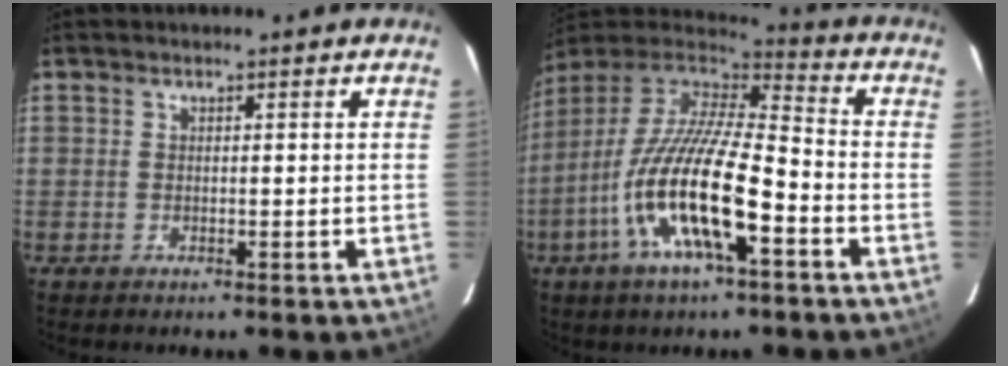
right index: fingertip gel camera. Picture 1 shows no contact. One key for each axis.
{"total": 20.2, "fx": -7.7, "fy": 5.3, "fz": 17.8, "tx": -0.337, "ty": -0.030, "tz": -0.153}